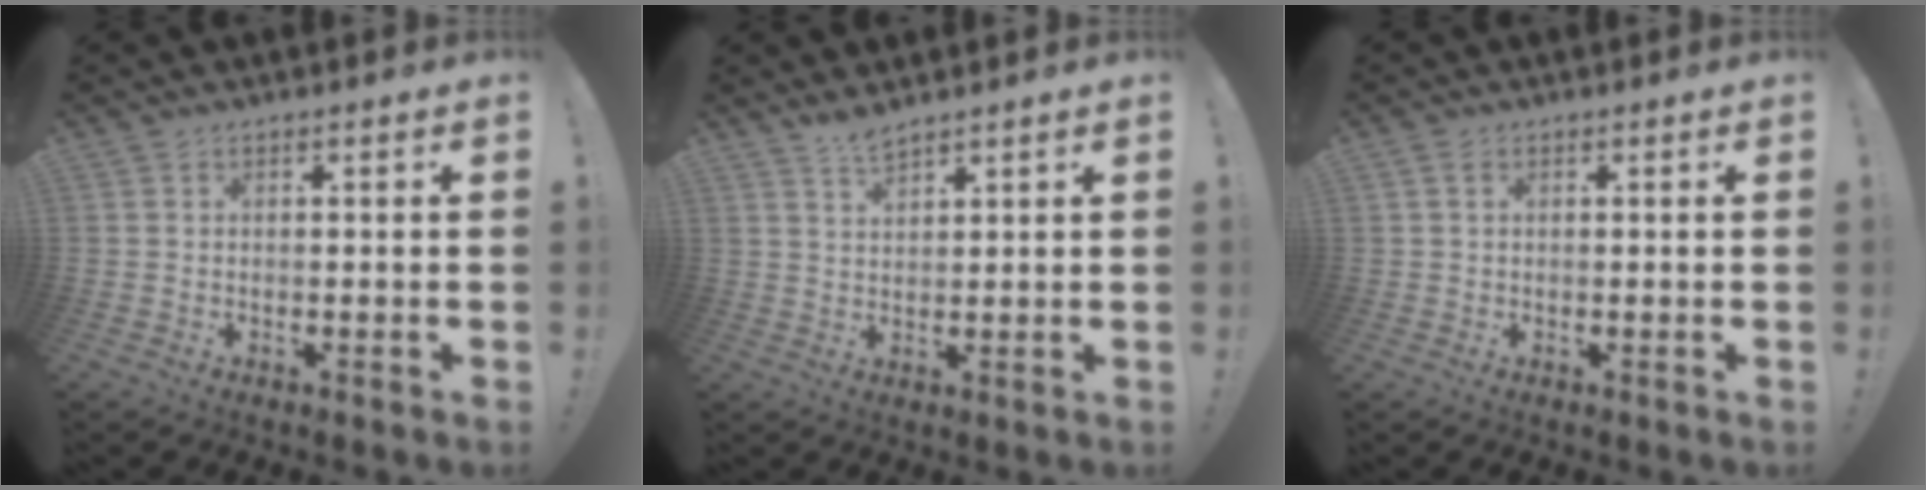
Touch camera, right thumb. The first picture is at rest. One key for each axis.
{"total": 3.5, "fx": 3.2, "fy": 0.4, "fz": 1.4, "tx": -0.019, "ty": -0.024, "tz": 0.055}
{"total": 1.5, "fx": 0.6, "fy": 1.1, "fz": 0.9, "tx": -0.014, "ty": 0.003, "tz": 0.010}